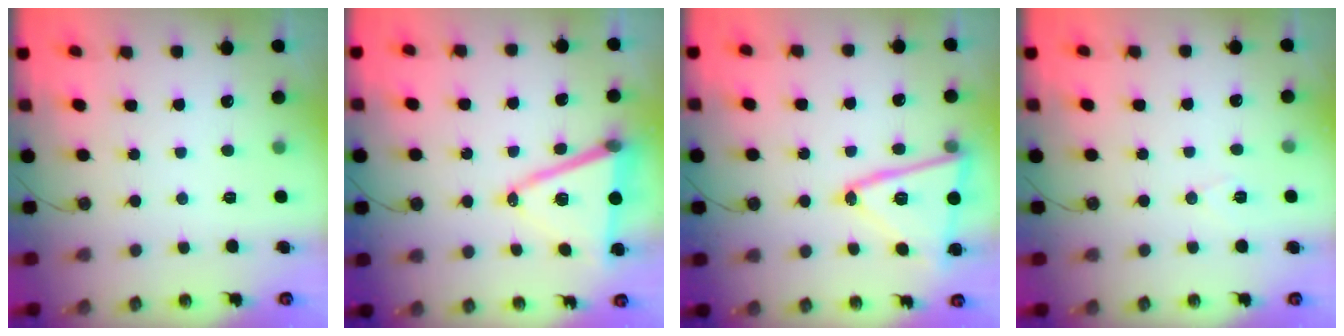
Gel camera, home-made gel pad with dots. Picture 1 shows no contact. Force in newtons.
{"total": 14.0, "press": 13.4, "slide": 3.9}
{"total": 17.3, "press": 17.2, "slide": 1.0}
{"total": 5.7, "press": 3.6, "slide": 4.4}